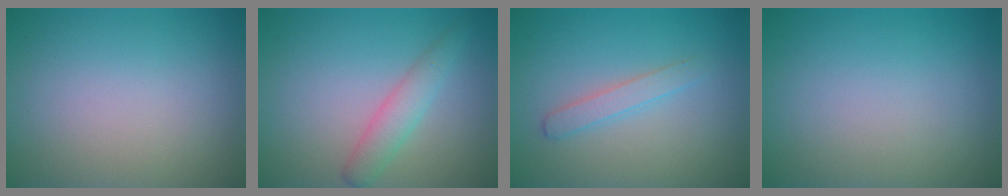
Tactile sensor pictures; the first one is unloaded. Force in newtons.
{"total": 1.7, "press": 1.7, "slide": 0.1}
{"total": 1.6, "press": 1.6, "slide": 0.0}
{"total": 0.0}